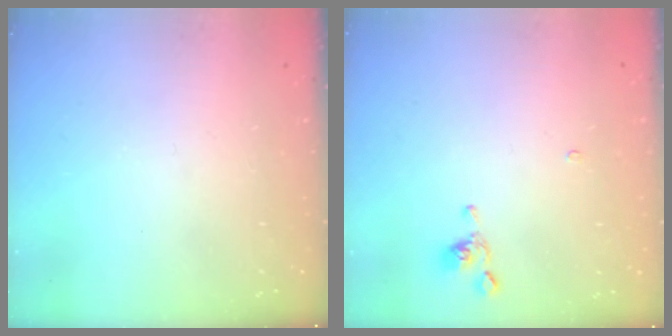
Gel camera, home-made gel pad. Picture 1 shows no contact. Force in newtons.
{"total": 1.1, "press": 1.1, "slide": 0.3}